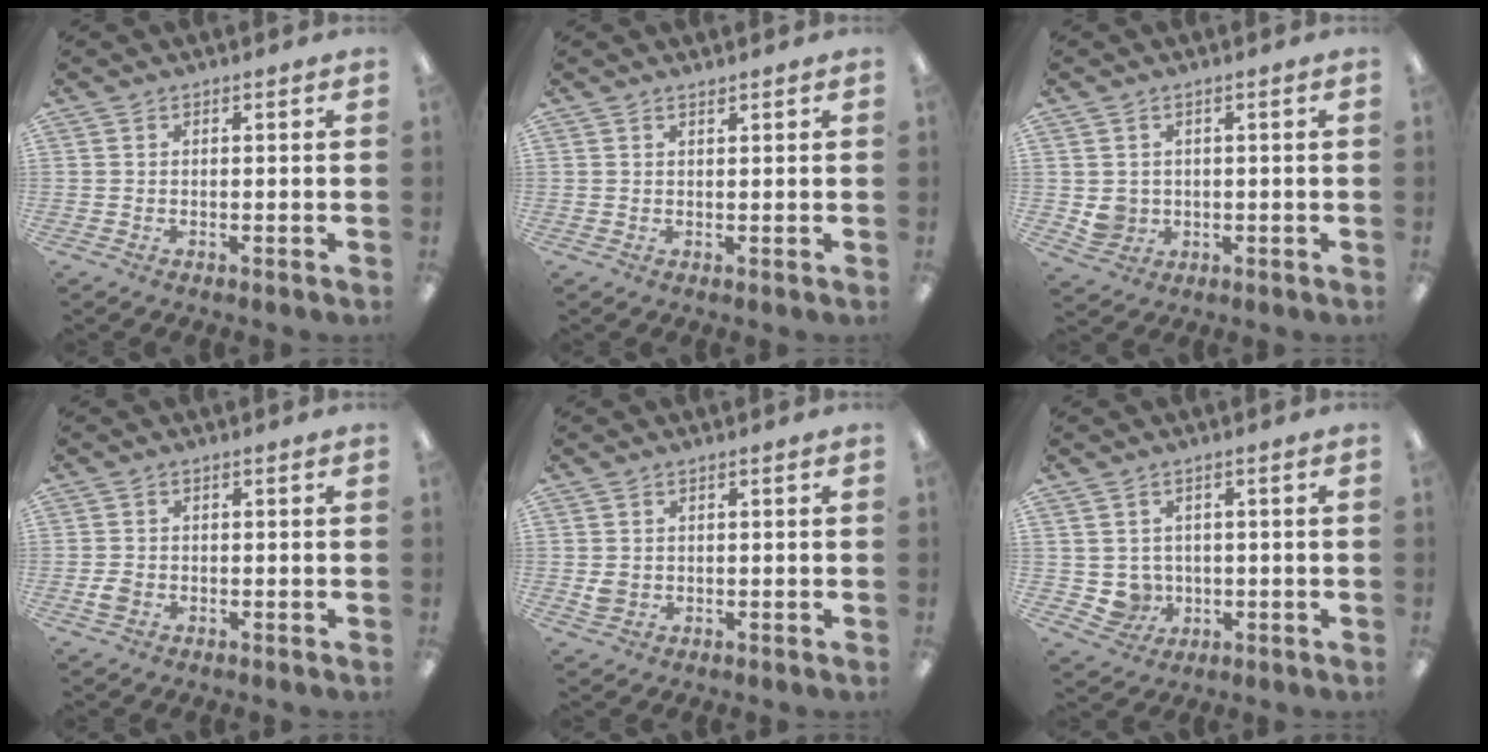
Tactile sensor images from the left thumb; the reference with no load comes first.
{"total": 0.9, "force": [0.8, 0.1, 0.2], "torque": [-0.004, -0.001, 0.016]}
{"total": 3.7, "force": [0.4, 3.5, 0.9], "torque": [-0.015, 0.003, 0.011]}
{"total": 2.3, "force": [-0.6, 1.7, 1.3], "torque": [-0.022, 0.003, -0.010]}
{"total": 2.4, "force": [0.3, 2.0, 1.2], "torque": [-0.015, 0.000, 0.004]}
{"total": 4.3, "force": [0.5, 4.1, 1.0], "torque": [-0.027, 0.002, 0.011]}